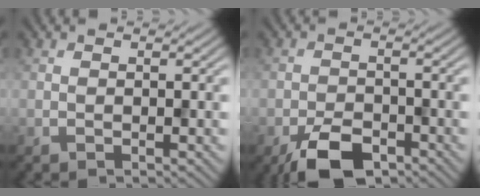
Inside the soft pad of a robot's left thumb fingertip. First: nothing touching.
{"total": 5.6, "force": [-3.7, 2.6, 3.3], "torque": [-0.054, -0.003, -0.070]}